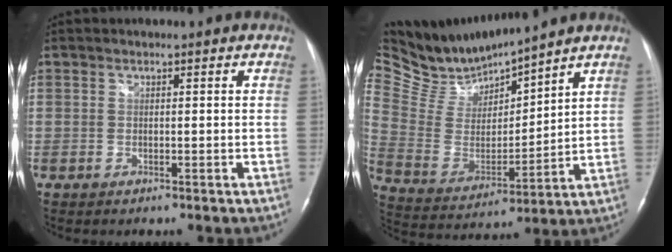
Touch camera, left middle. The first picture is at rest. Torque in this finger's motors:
{"motor_torque": [0.06, -0.64, -0.27, -0.07]}